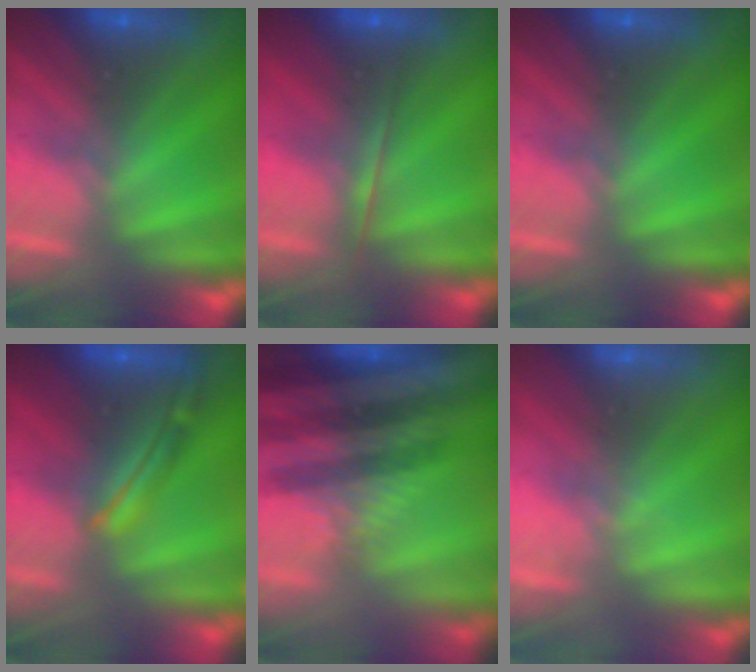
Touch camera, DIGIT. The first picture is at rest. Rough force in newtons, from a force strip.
{"total": 1.6}
{"total": 0.0}
{"total": 8.0}
{"total": 3.6}
{"total": 2.1}